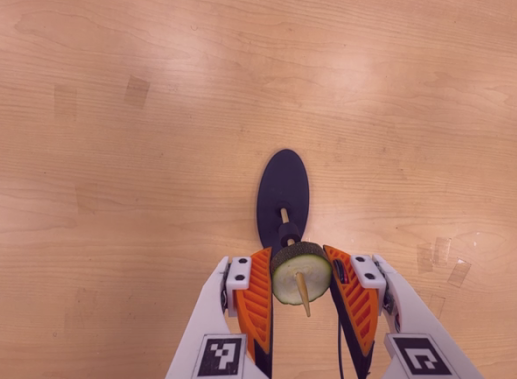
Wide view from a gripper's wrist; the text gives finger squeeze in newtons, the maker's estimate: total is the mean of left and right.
{"total": 9.8, "left": 8.9, "right": 10.7}